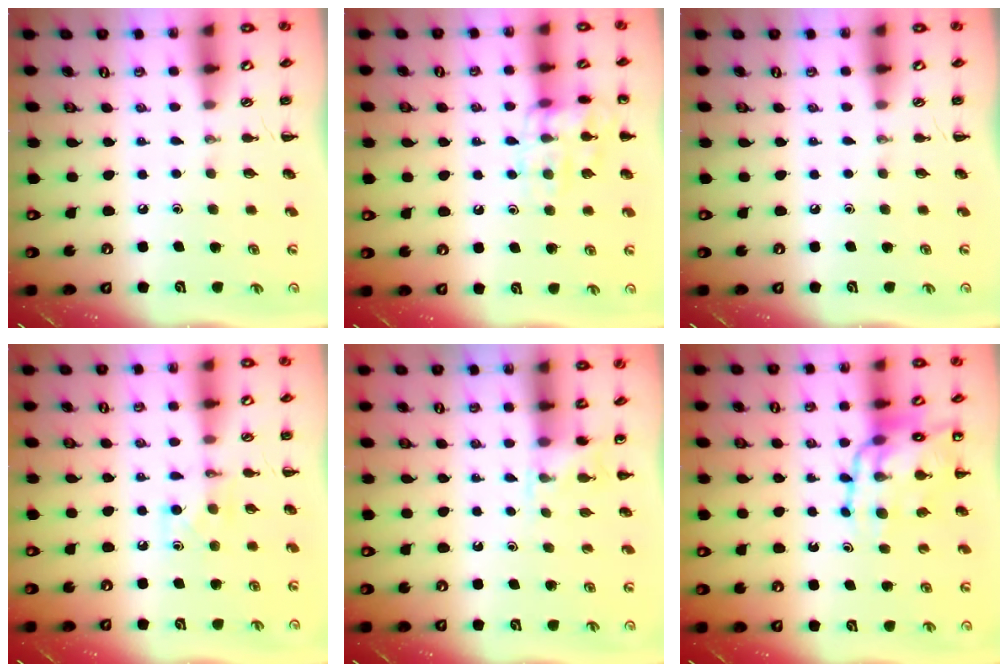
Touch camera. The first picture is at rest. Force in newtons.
{"total": 12.8, "press": 12.8, "slide": 0.3}
{"total": 0.0}
{"total": 5.1, "press": 4.9, "slide": 1.4}
{"total": 4.3, "press": 4.1, "slide": 1.2}
{"total": 13.0, "press": 12.6, "slide": 3.3}